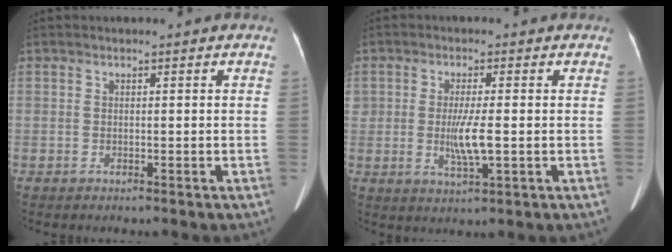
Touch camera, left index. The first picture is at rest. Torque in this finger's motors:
{"motor_torque": [0.16, -0.05, 0.14, 0.06]}